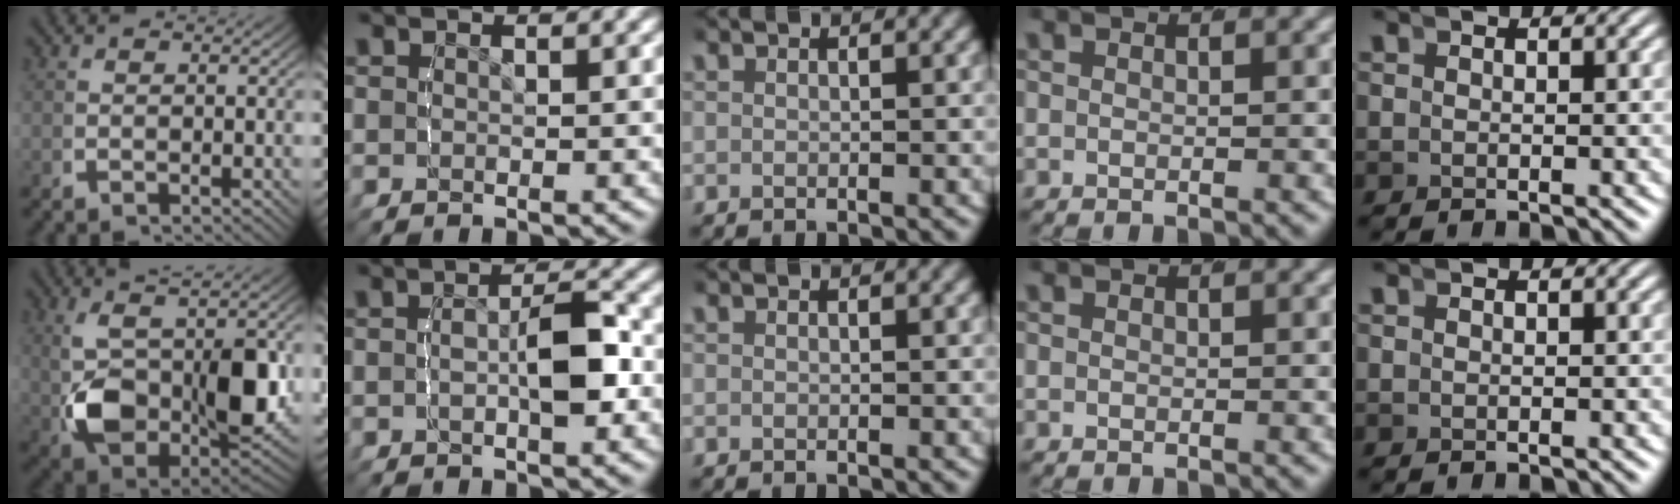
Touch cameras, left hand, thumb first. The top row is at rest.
{"thumb": {"total": 12.1, "force": [-0.4, 6.9, 9.9], "torque": [-0.193, -0.040, 0.014]}, "index": {"total": 2.9, "force": [-0.3, 0.8, 2.8], "torque": [-0.045, 0.001, -0.005]}}